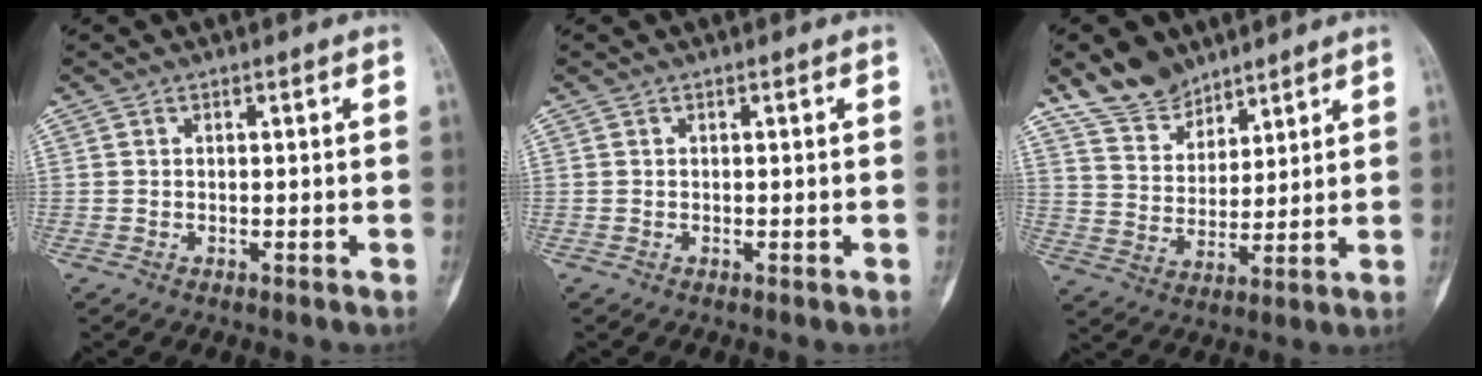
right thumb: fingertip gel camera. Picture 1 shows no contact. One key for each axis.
{"total": 0.0}
{"total": 9.3, "fx": 7.5, "fy": 4.8, "fz": 2.3, "tx": -0.018, "ty": -0.045, "tz": 0.151}